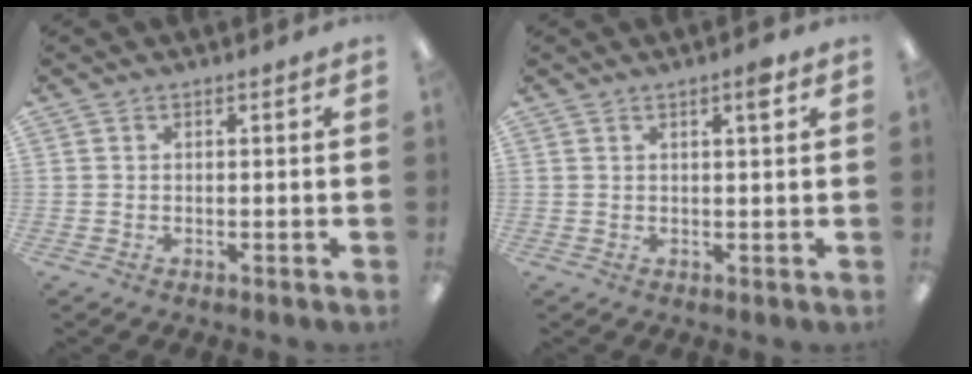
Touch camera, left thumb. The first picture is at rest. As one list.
[{"total": 3.0, "force": [1.7, 0.5, 2.4], "torque": [-0.034, -0.004, 0.024]}]